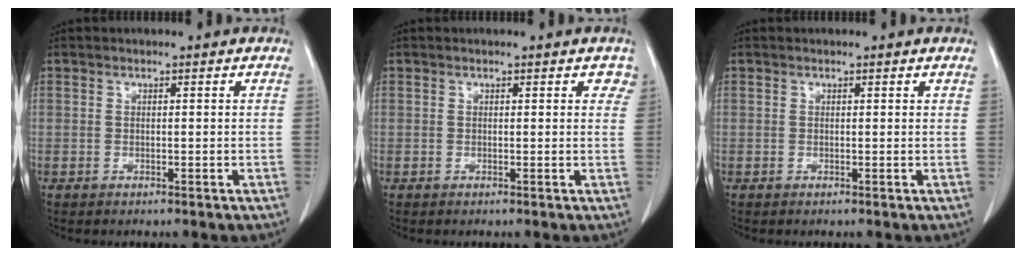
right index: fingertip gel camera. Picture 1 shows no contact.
{"total": 1.7, "force": [1.1, 1.1, 0.9], "torque": [0.007, 0.004, 0.002]}
{"total": 0.0}